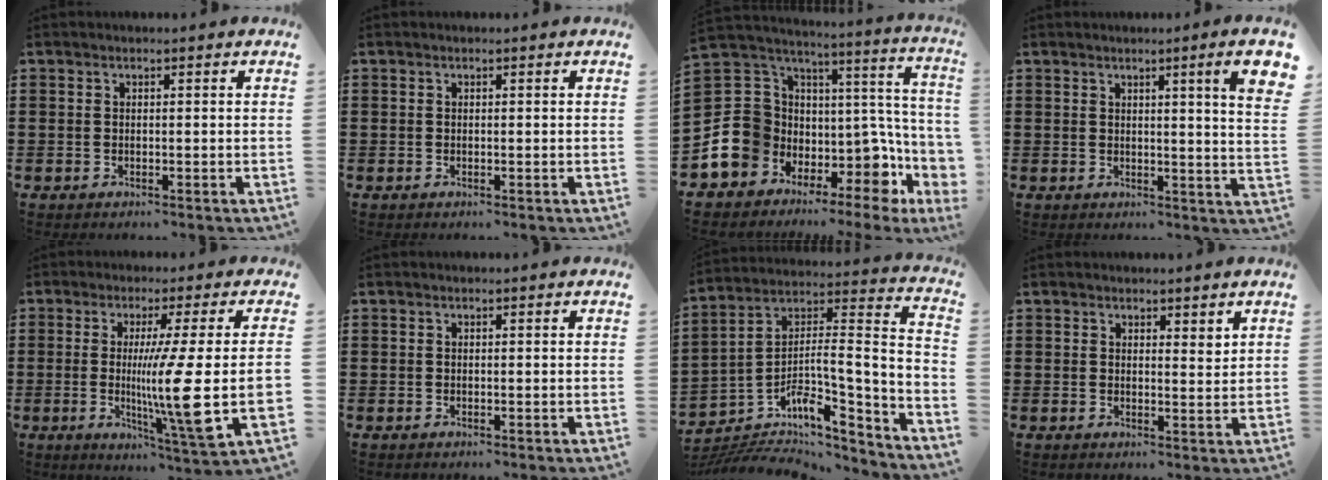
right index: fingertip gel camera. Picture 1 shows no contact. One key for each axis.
{"total": 0.0}
{"total": 7.5, "fx": -4.1, "fy": 5.5, "fz": 3.1, "tx": -0.069, "ty": -0.053, "tz": -0.083}
{"total": 6.0, "fx": 2.8, "fy": -0.2, "fz": 5.3, "tx": -0.082, "ty": -0.012, "tz": 0.039}
{"total": 11.6, "fx": -0.9, "fy": -0.5, "fz": 11.6, "tx": -0.223, "ty": -0.030, "tz": -0.027}
{"total": 0.0}
{"total": 7.1, "fx": -4.1, "fy": 1.8, "fz": 5.5, "tx": -0.113, "ty": -0.034, "tz": -0.090}
{"total": 1.9, "fx": 1.7, "fy": 0.7, "fz": 0.4, "tx": -0.002, "ty": 0.002, "tz": 0.031}